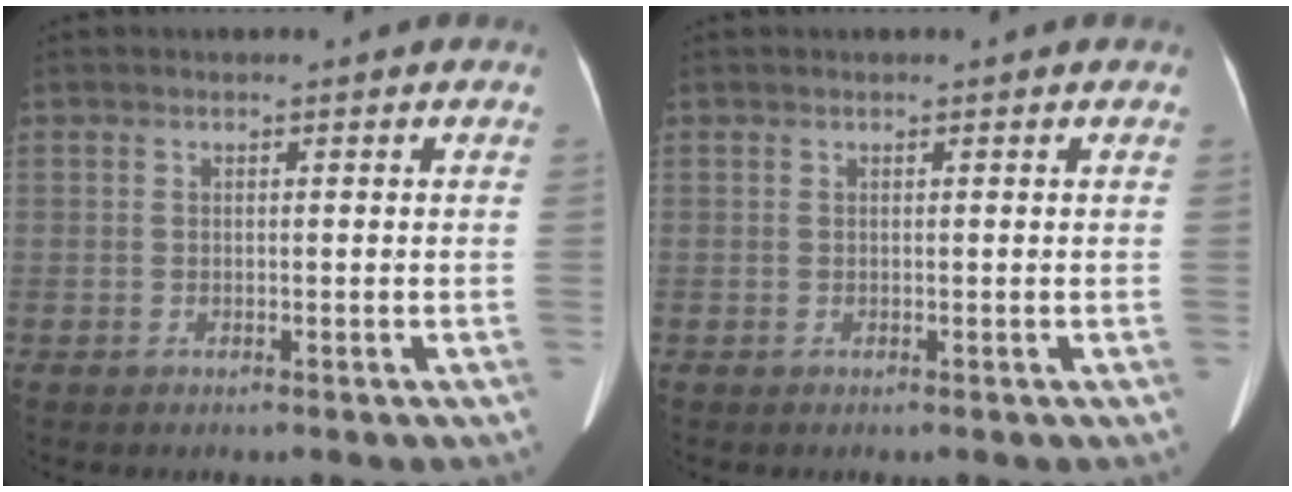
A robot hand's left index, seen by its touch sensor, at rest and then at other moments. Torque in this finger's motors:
{"motor_torque": [0.12, 0.14, -0.04, 0.01]}